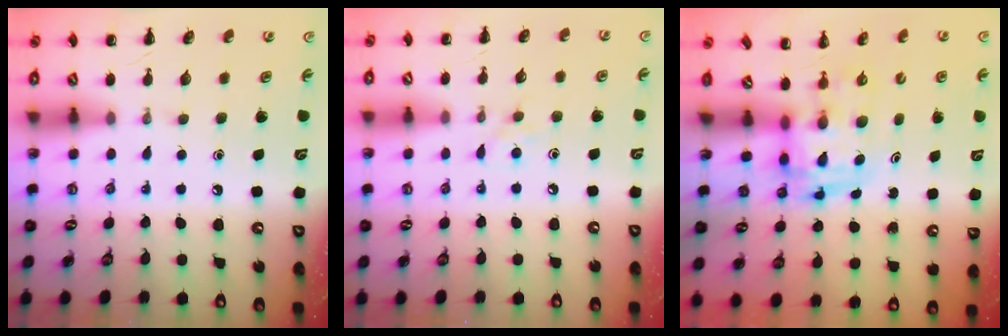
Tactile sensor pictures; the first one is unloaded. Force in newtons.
{"total": 5.4, "press": 4.9, "slide": 2.1}
{"total": 3.6, "press": 3.5, "slide": 0.6}